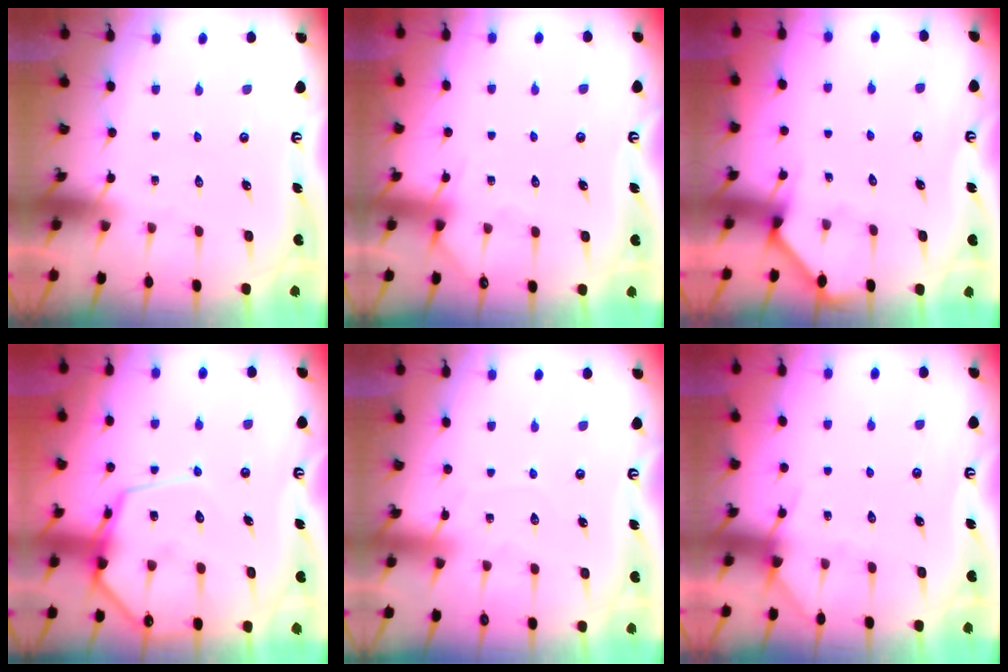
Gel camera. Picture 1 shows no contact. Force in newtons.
{"total": 3.5, "press": 3.4, "slide": 0.4}
{"total": 2.5, "press": 2.5, "slide": 0.1}
{"total": 12.5, "press": 12.4, "slide": 1.3}
{"total": 5.6, "press": 5.5, "slide": 0.6}
{"total": 5.1, "press": 5.0, "slide": 0.7}